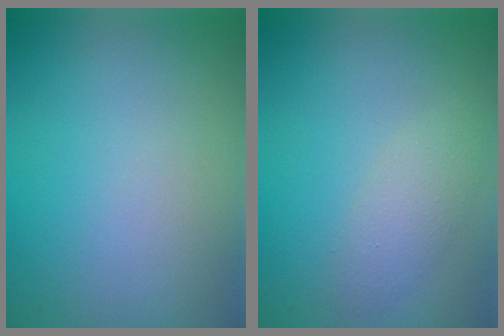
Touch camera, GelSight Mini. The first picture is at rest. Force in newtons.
{"total": 2.2, "press": 2.2, "slide": 0.0}